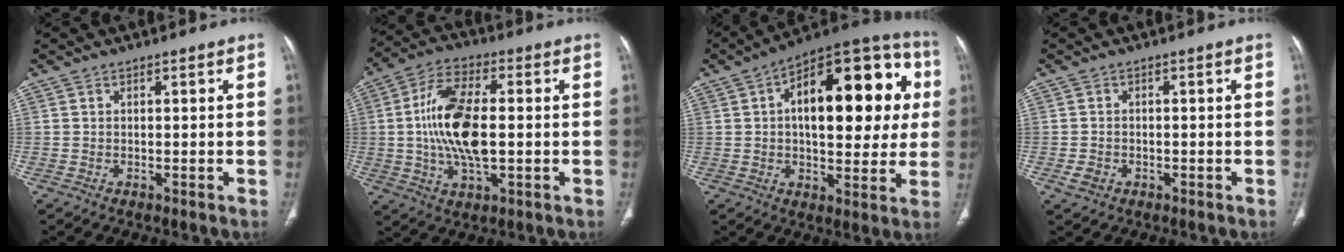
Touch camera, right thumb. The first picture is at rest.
{"total": 14.8, "force": [0.0, 6.7, 13.2], "torque": [-0.260, 0.008, -0.002]}
{"total": 25.9, "force": [4.9, 12.5, 22.2], "torque": [-0.274, 0.030, 0.061]}
{"total": 2.3, "force": [-0.9, 1.8, 1.1], "torque": [-0.017, 0.004, -0.012]}